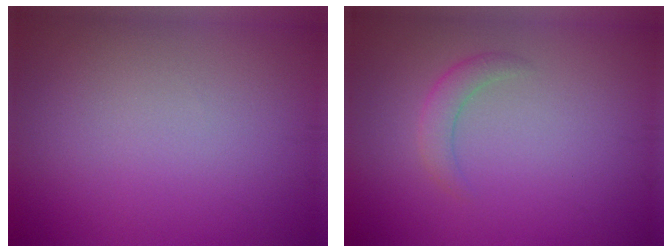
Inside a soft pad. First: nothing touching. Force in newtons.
{"total": 1.7, "press": 1.7, "slide": 0.1}